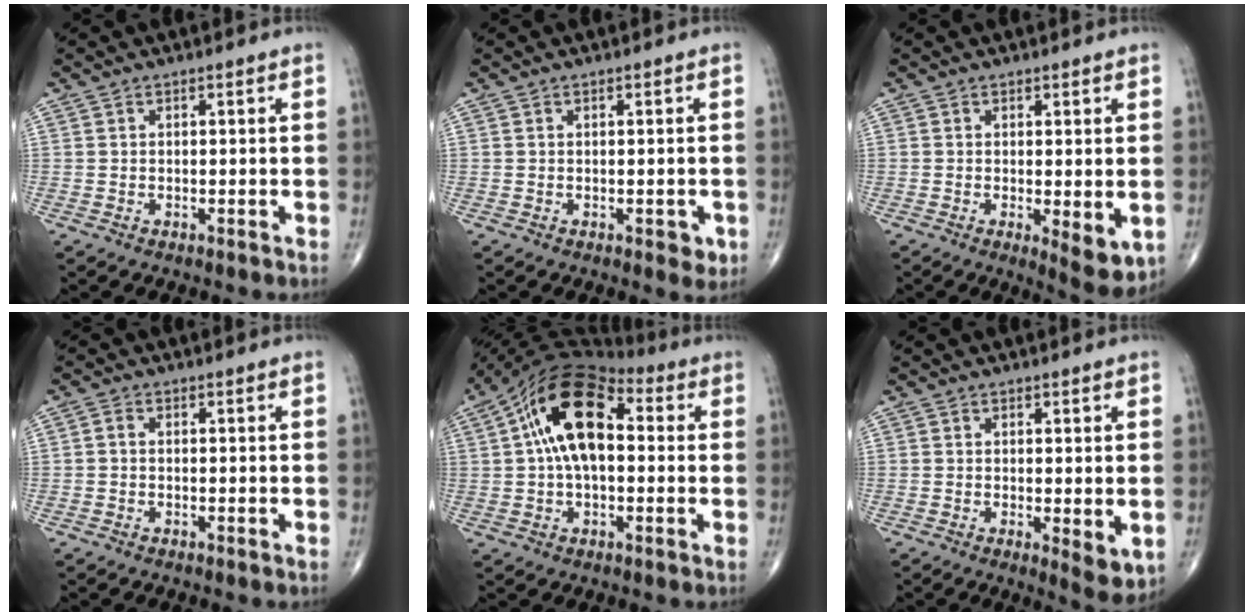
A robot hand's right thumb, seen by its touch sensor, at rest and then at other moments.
{"total": 2.6, "force": [-0.7, 1.4, 2.1], "torque": [-0.014, -0.002, -0.005]}
{"total": 6.4, "force": [-1.1, 2.1, 5.9], "torque": [-0.081, -0.021, -0.011]}
{"total": 1.1, "force": [-0.2, 0.8, 0.8], "torque": [-0.011, 0.001, -0.006]}
{"total": 15.7, "force": [2.4, 8.6, 12.9], "torque": [-0.221, 0.039, 0.033]}
{"total": 5.2, "force": [-0.7, 1.7, 4.9], "torque": [-0.069, -0.018, -0.007]}